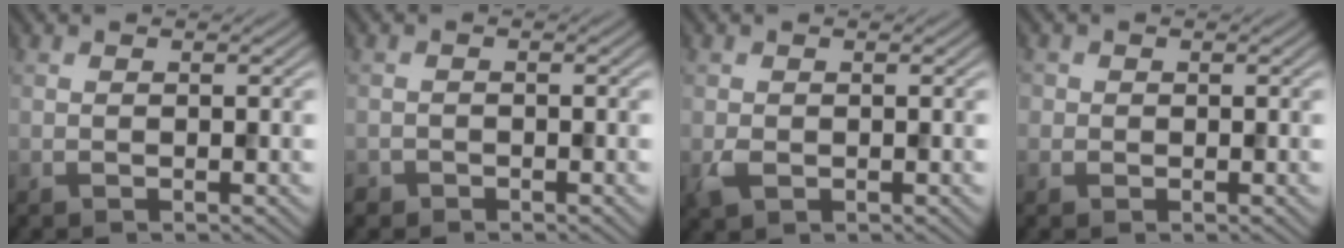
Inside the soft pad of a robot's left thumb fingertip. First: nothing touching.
{"total": 1.1, "force": [-0.8, 0.7, -0.1], "torque": [0.006, -0.001, -0.019]}
{"total": 1.7, "force": [-0.3, 1.3, 1.1], "torque": [-0.027, -0.006, -0.005]}
{"total": 1.2, "force": [0.1, 1.2, 0.1], "torque": [0.005, -0.002, -0.002]}